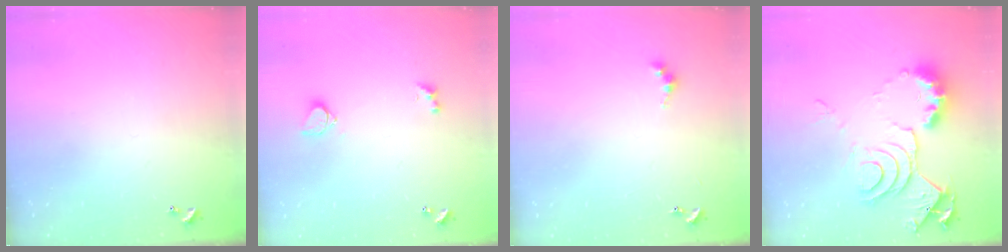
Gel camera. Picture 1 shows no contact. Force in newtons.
{"total": 4.3, "press": 4.2, "slide": 0.8}
{"total": 4.6, "press": 4.5, "slide": 0.7}
{"total": 12.1, "press": 12.0, "slide": 1.6}